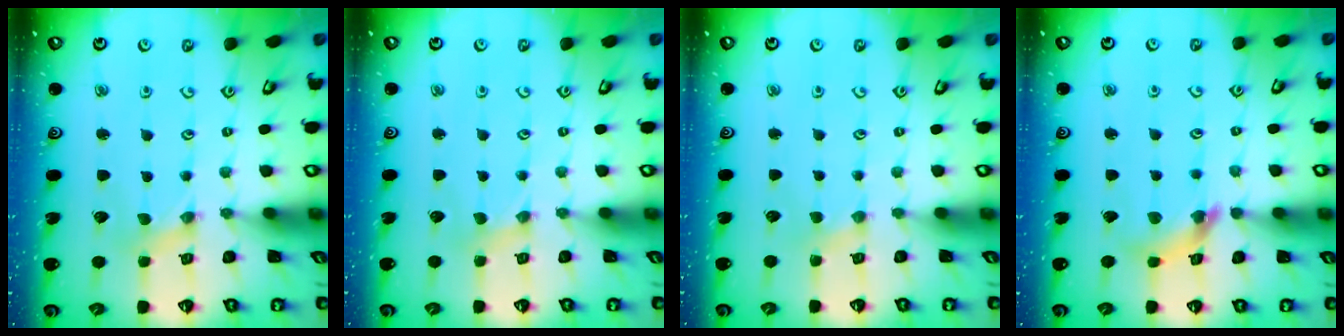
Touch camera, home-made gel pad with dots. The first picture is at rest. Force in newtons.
{"total": 1.5, "press": 1.5, "slide": 0.2}
{"total": 1.8, "press": 1.8, "slide": 0.3}
{"total": 7.6, "press": 7.6, "slide": 0.8}